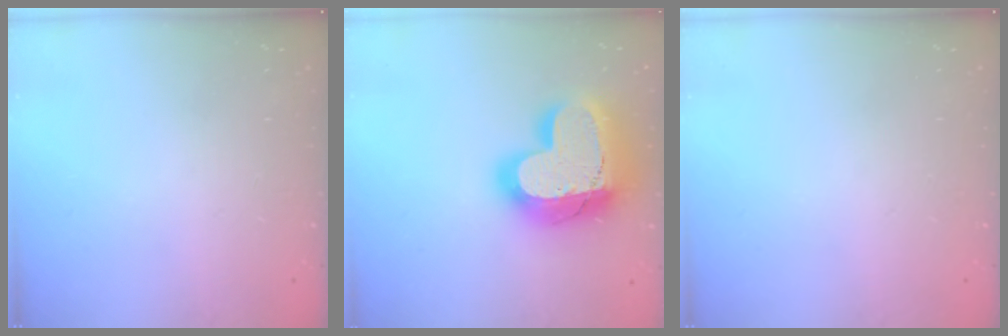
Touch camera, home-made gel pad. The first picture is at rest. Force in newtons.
{"total": 25.8, "press": 25.7, "slide": 1.9}
{"total": 0.0}